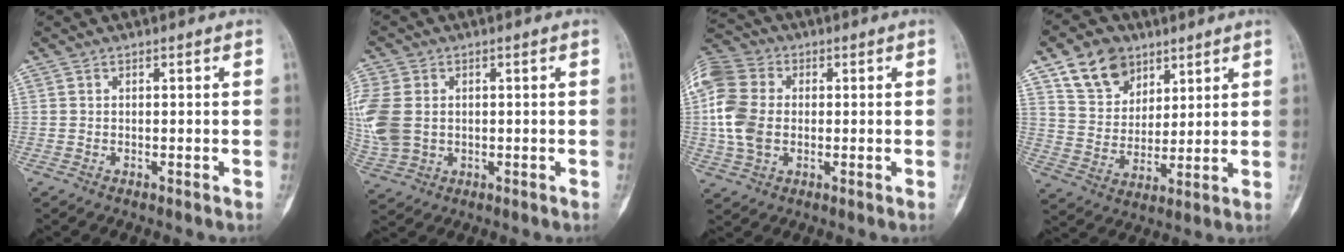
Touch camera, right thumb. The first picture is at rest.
{"total": 13.0, "force": [1.1, 9.9, 8.3], "torque": [-0.222, -0.001, 0.032]}
{"total": 12.3, "force": [0.0, 9.0, 8.3], "torque": [-0.175, 0.012, -0.006]}
{"total": 11.6, "force": [6.9, 8.0, 4.6], "torque": [-0.056, -0.030, 0.130]}